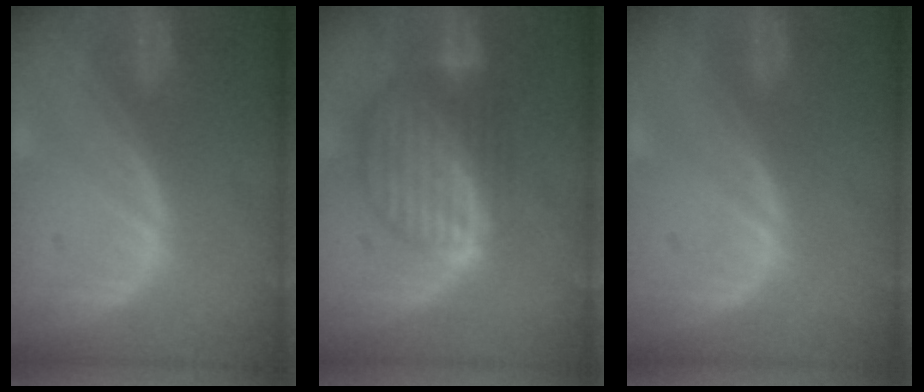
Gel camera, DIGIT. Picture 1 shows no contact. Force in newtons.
{"total": 9.0, "press": 7.8, "slide": 4.5}
{"total": 0.0}